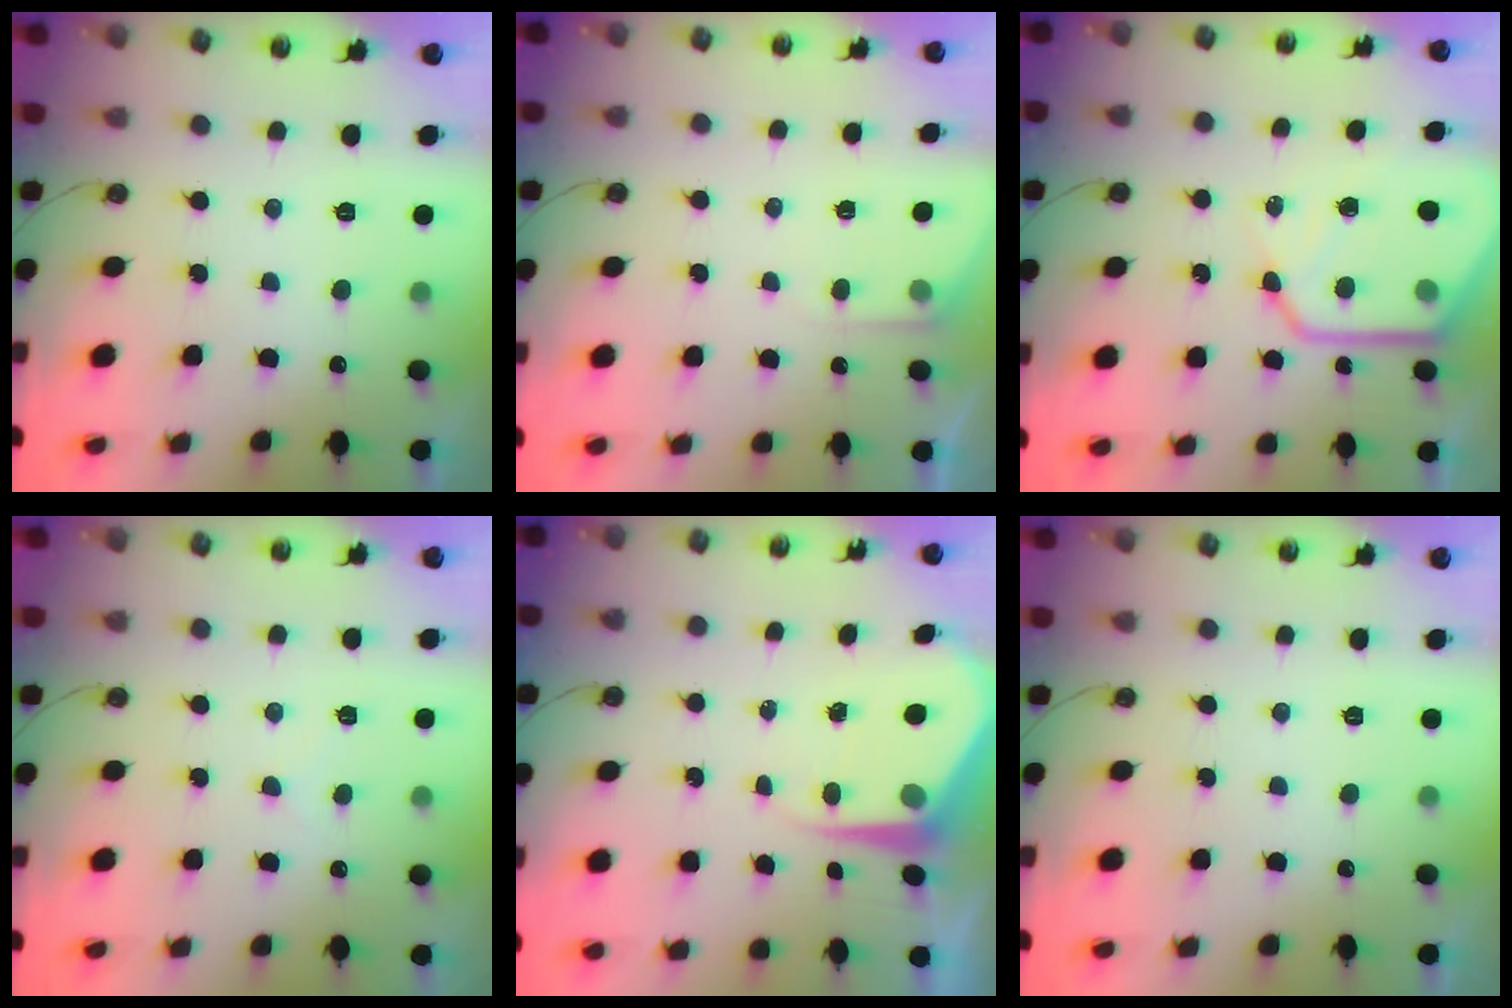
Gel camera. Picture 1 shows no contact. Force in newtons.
{"total": 3.1, "press": 3.0, "slide": 0.5}
{"total": 15.7, "press": 15.7, "slide": 1.5}
{"total": 5.0, "press": 4.9, "slide": 0.7}
{"total": 6.8, "press": 6.7, "slide": 0.6}
{"total": 0.0}